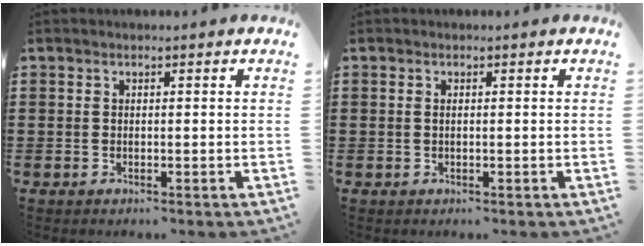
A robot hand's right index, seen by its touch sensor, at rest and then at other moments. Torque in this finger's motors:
{"motor_torque": [-0.12, 0.64, -0.08, -0.01]}